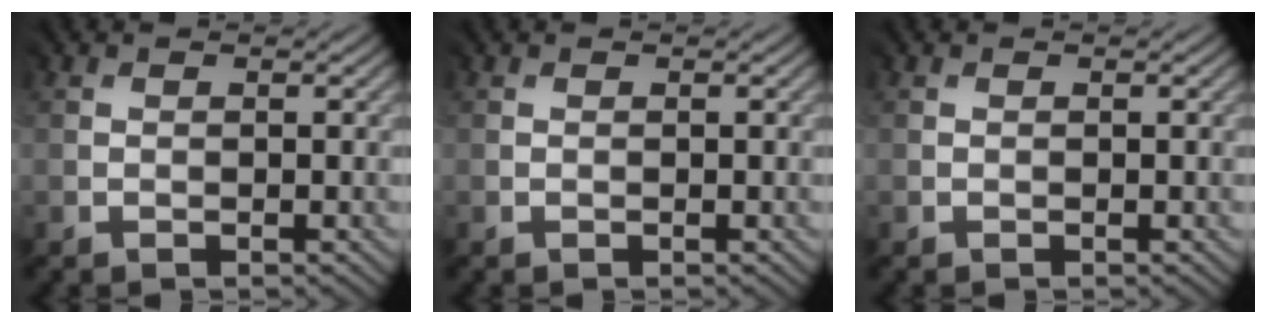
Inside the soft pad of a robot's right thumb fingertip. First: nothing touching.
{"total": 0.0}
{"total": 0.0}